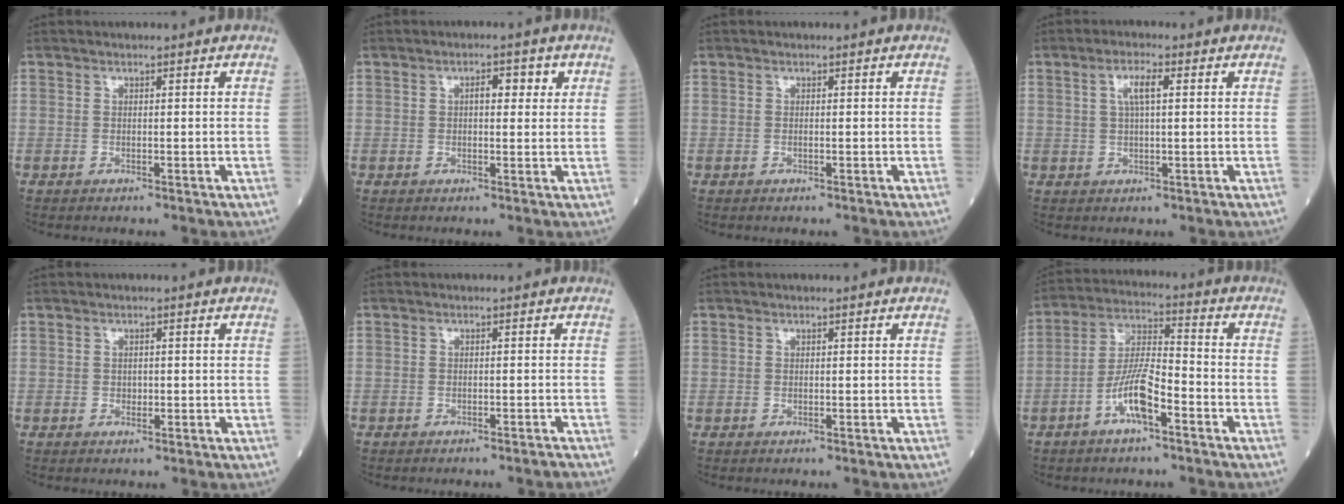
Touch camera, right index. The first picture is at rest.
{"total": 3.0, "force": [1.0, 1.3, 2.5], "torque": [-0.036, 0.010, 0.012]}
{"total": 0.0}
{"total": 3.6, "force": [1.1, 0.7, 3.3], "torque": [-0.066, 0.007, 0.022]}
{"total": 0.7, "force": [-0.1, 0.6, 0.3], "torque": [-0.001, 0.002, -0.002]}
{"total": 1.8, "force": [-1.8, 0.1, 0.5], "torque": [-0.006, 0.001, -0.023]}
{"total": 0.0}
{"total": 8.4, "force": [-4.0, 1.7, 7.1], "torque": [-0.145, 0.010, -0.077]}